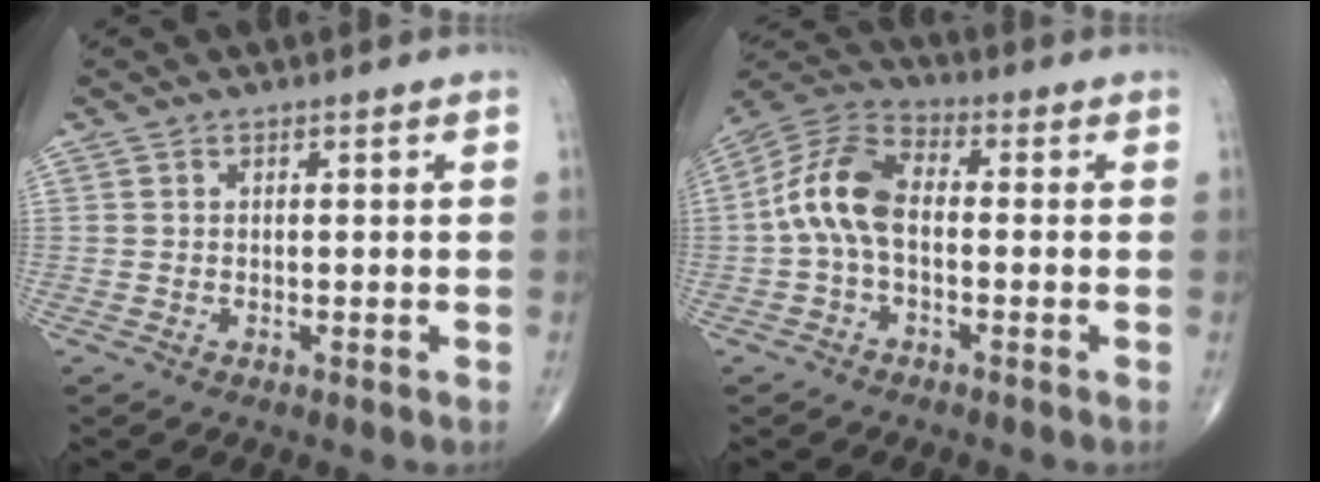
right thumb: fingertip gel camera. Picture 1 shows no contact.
{"total": 10.3, "force": [-0.8, 5.6, 8.6], "torque": [-0.177, 0.032, -0.025]}